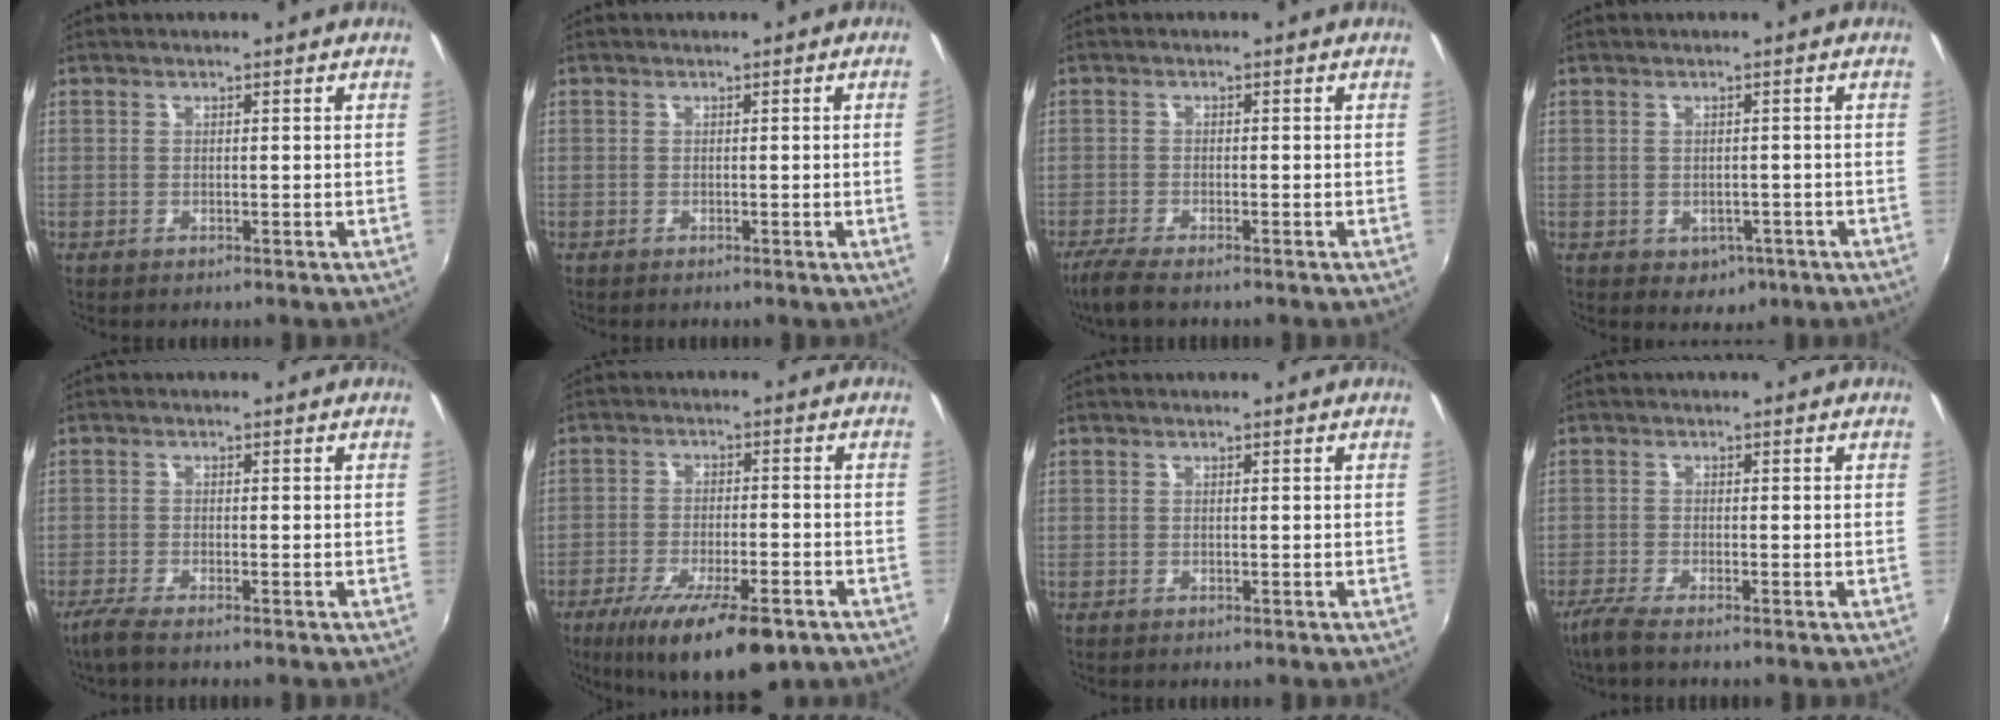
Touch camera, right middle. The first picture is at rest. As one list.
[{"total": 1.9, "force": [0.1, -1.2, 1.5], "torque": [-0.013, -0.013, 0.003]}, {"total": 4.4, "force": [-3.5, 0.6, 2.6], "torque": [-0.072, -0.016, -0.069]}, {"total": 3.7, "force": [-1.3, 3.0, 1.6], "torque": [-0.032, -0.003, -0.008]}, {"total": 2.8, "force": [-2.2, 0.0, 1.7], "torque": [-0.049, -0.009, -0.048]}, {"total": 16.2, "force": [-10.2, 4.7, 11.6], "torque": [-0.213, -0.040, -0.158]}, {"total": 0.0}, {"total": 3.1, "force": [-2.5, 0.0, 1.9], "torque": [-0.054, -0.009, -0.053]}]